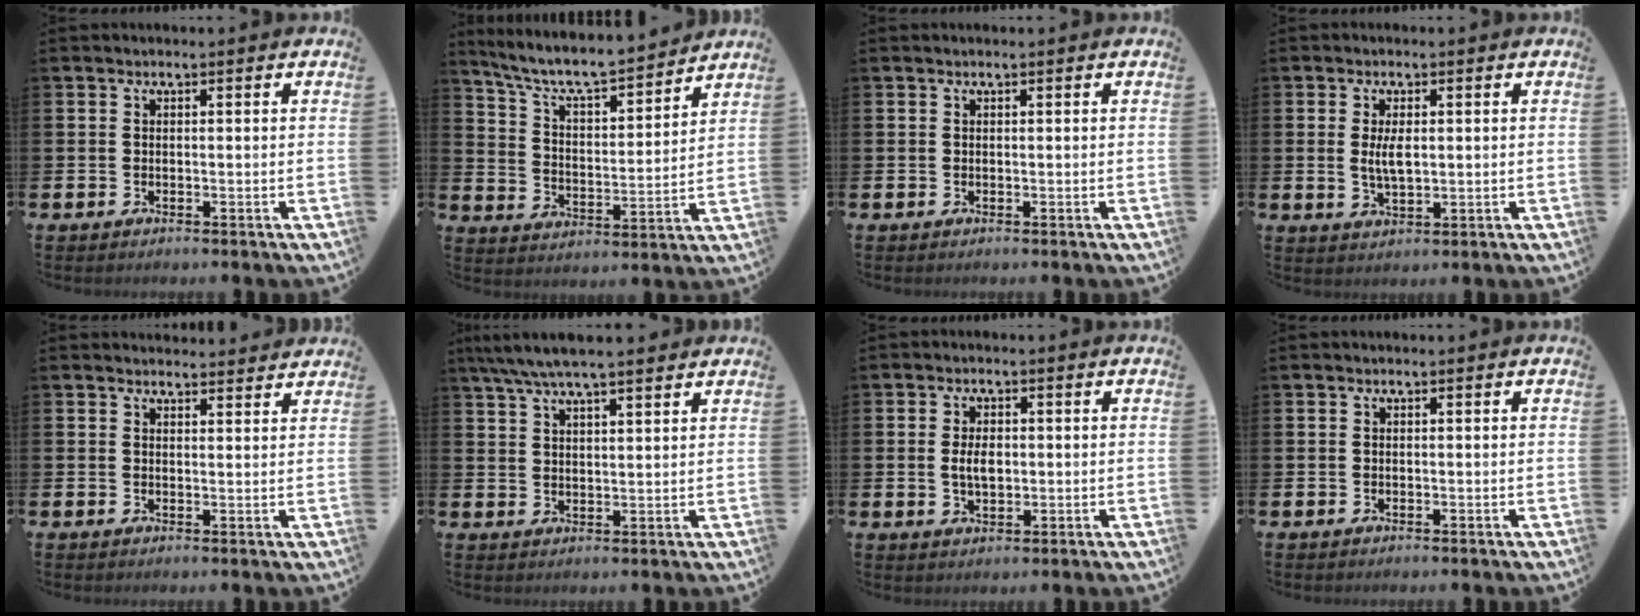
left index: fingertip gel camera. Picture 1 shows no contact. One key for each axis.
{"total": 7.7, "fx": 7.2, "fy": 1.1, "fz": 2.5, "tx": -0.086, "ty": -0.053, "tz": 0.123}
{"total": 0.0}
{"total": 3.4, "fx": 0.5, "fy": 1.4, "fz": 3.1, "tx": -0.054, "ty": 0.001, "tz": 0.006}
{"total": 2.3, "fx": 2.2, "fy": 0.3, "fz": -0.1, "tx": 0.007, "ty": -0.016, "tz": 0.039}
{"total": 5.9, "fx": 5.3, "fy": 0.8, "fz": 2.6, "tx": -0.064, "ty": -0.011, "tz": 0.096}
{"total": 3.6, "fx": 0.1, "fy": 2.1, "fz": 2.9, "tx": -0.040, "ty": 0.002, "tz": -0.004}
{"total": 0.0}